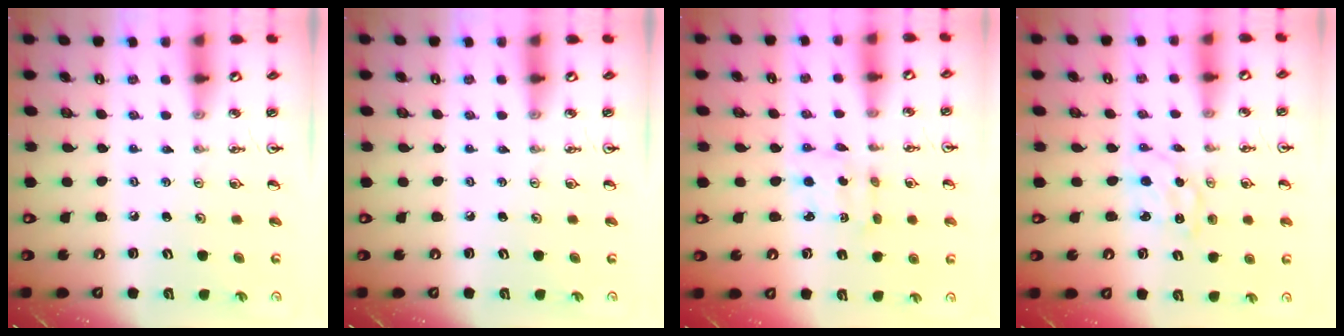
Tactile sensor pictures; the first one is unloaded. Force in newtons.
{"total": 0.0}
{"total": 2.1, "press": 2.0, "slide": 0.8}
{"total": 1.6, "press": 1.6, "slide": 0.3}